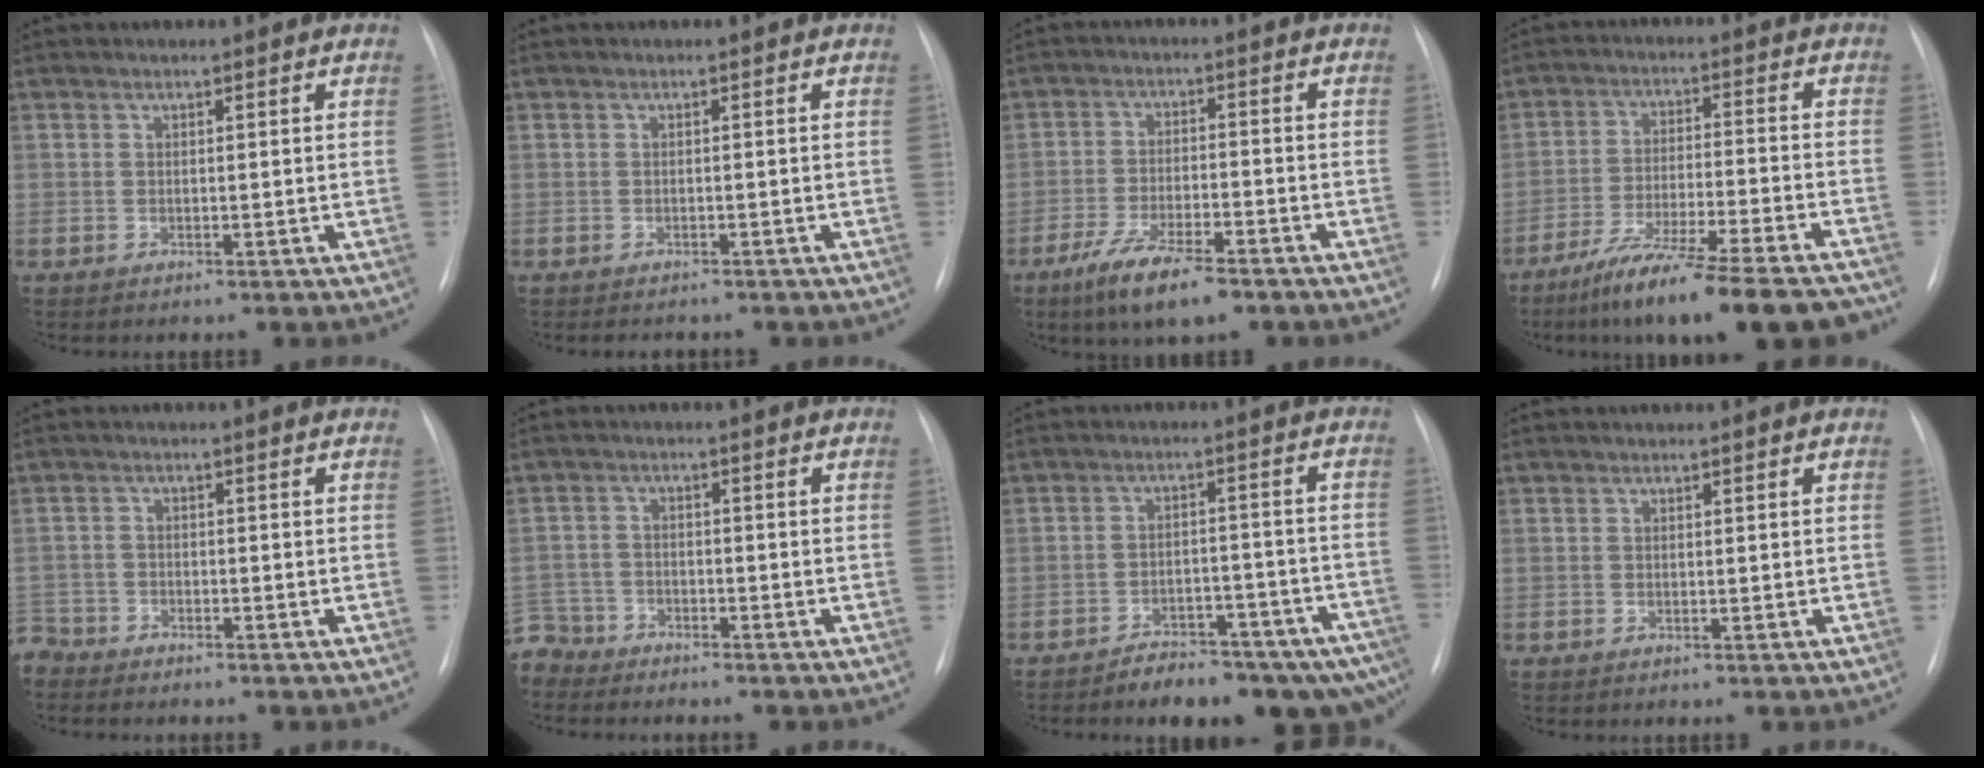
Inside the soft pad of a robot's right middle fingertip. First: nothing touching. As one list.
[{"total": 2.3, "force": [-1.9, 1.0, 0.6], "torque": [-0.007, -0.002, -0.020]}, {"total": 9.2, "force": [-6.2, 1.9, 6.5], "torque": [-0.122, -0.016, -0.106]}, {"total": 18.6, "force": [-15.0, 1.2, 10.9], "torque": [-0.143, -0.022, -0.236]}, {"total": 4.1, "force": [-3.9, 1.2, -0.5], "torque": [0.013, -0.008, -0.077]}, {"total": 6.3, "force": [-5.7, 2.5, -0.4], "torque": [0.011, -0.003, -0.113]}, {"total": 13.4, "force": [-10.8, 4.9, 6.1], "torque": [-0.038, 0.036, -0.139]}, {"total": 0.0}]